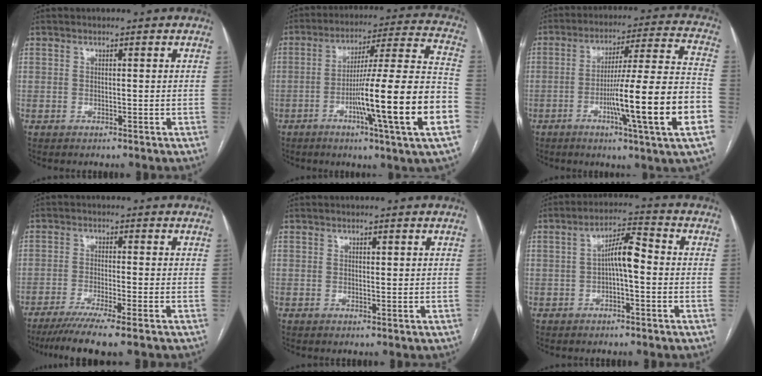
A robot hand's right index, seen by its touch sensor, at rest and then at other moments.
{"total": 20.3, "force": [-6.3, -0.9, 19.3], "torque": [-0.277, -0.003, -0.103]}
{"total": 18.6, "force": [-5.7, -0.8, 17.7], "torque": [-0.259, -0.002, -0.091]}
{"total": 8.0, "force": [-6.0, -0.9, 5.1], "torque": [-0.075, -0.022, -0.098]}
{"total": 0.7, "force": [0.3, 0.3, 0.5], "torque": [-0.008, -0.001, 0.005]}
{"total": 5.9, "force": [-0.4, 1.4, 5.7], "torque": [-0.099, 0.023, -0.009]}